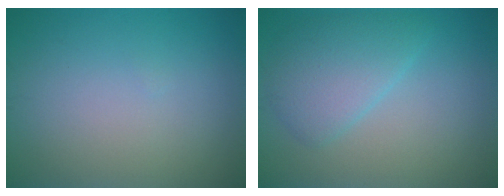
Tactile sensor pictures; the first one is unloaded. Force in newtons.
{"total": 4.0, "press": 4.0, "slide": 0.1}